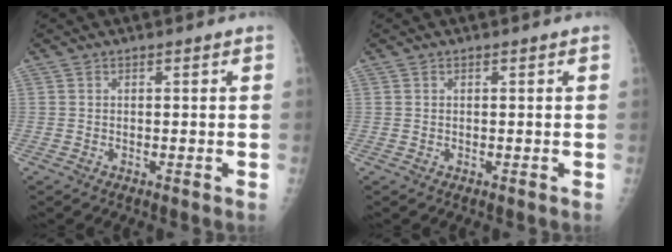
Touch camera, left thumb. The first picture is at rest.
{"total": 0.0}